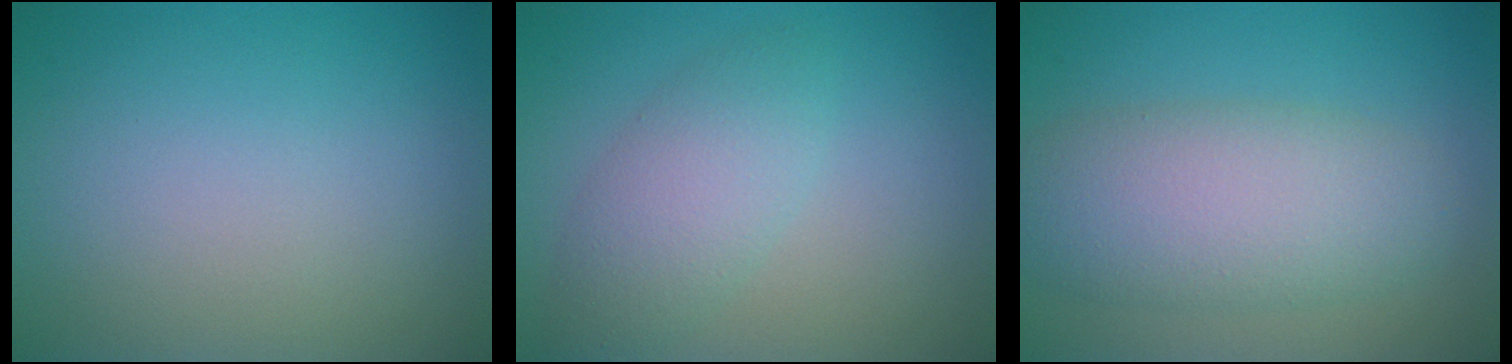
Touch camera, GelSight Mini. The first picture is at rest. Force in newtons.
{"total": 3.5, "press": 3.5, "slide": 0.1}
{"total": 6.5, "press": 6.5, "slide": 0.4}